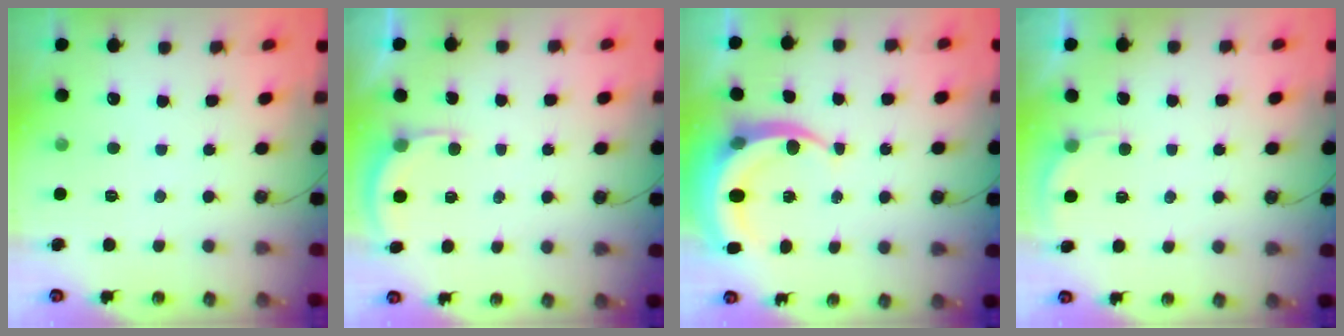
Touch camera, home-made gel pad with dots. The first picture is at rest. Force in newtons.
{"total": 2.7, "press": 2.7, "slide": 0.2}
{"total": 7.5, "press": 7.5, "slide": 0.7}
{"total": 2.6, "press": 2.6, "slide": 0.1}